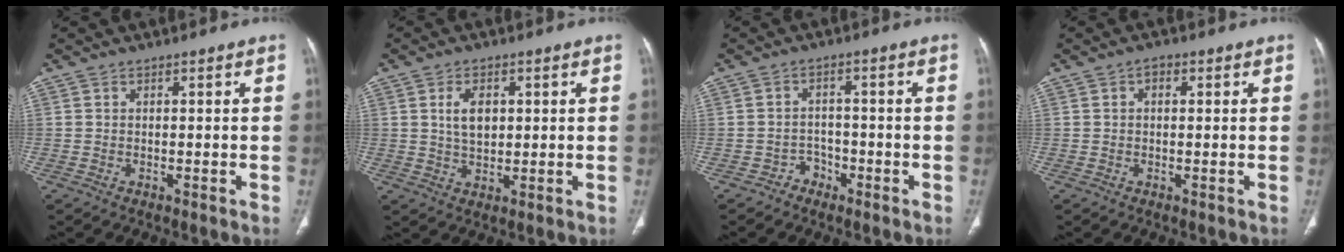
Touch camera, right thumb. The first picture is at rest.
{"total": 5.2, "force": [1.3, 3.2, 3.9], "torque": [-0.061, -0.006, 0.027]}
{"total": 2.9, "force": [-1.9, 2.2, 0.2], "torque": [0.009, 0.021, -0.035]}
{"total": 1.4, "force": [0.4, 0.9, 1.0], "torque": [-0.012, 0.003, 0.003]}